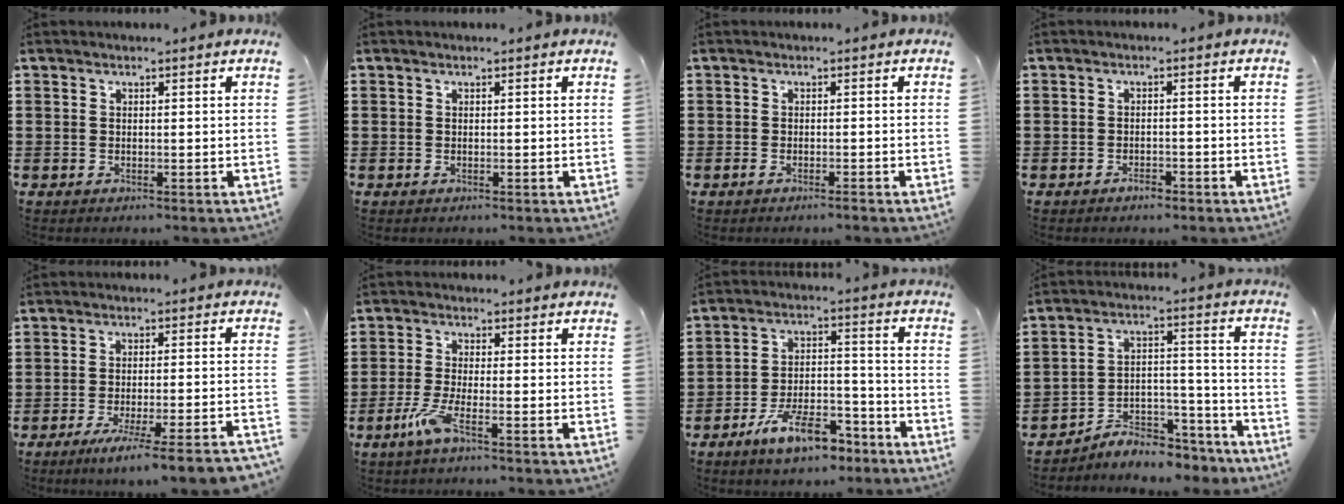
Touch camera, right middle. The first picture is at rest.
{"total": 0.0}
{"total": 0.9, "force": [-0.8, -0.1, 0.5], "torque": [-0.013, -0.007, -0.014]}
{"total": 1.6, "force": [-1.5, 0.6, 0.4], "torque": [-0.014, -0.001, -0.030]}
{"total": 5.8, "force": [-4.8, -0.8, 3.2], "torque": [-0.045, -0.014, -0.086]}
{"total": 4.6, "force": [-2.5, 0.5, 3.8], "torque": [-0.090, -0.014, -0.052]}
{"total": 10.2, "force": [-7.5, 3.3, 6.1], "torque": [-0.111, 0.023, -0.140]}
{"total": 6.7, "force": [-6.3, 1.9, 1.6], "torque": [-0.028, 0.015, -0.120]}